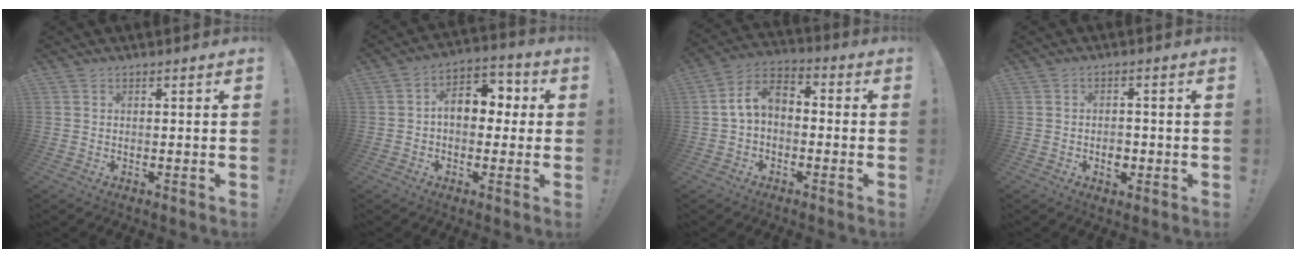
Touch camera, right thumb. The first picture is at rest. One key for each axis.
{"total": 10.6, "fx": 1.1, "fy": 7.2, "fz": 7.7, "tx": -0.109, "ty": 0.010, "tz": 0.024}
{"total": 7.5, "fx": -0.7, "fy": 5.1, "fz": 5.5, "tx": -0.109, "ty": 0.016, "tz": -0.011}
{"total": 3.8, "fx": -1.1, "fy": 2.9, "fz": 2.2, "tx": -0.012, "ty": 0.001, "tz": -0.022}